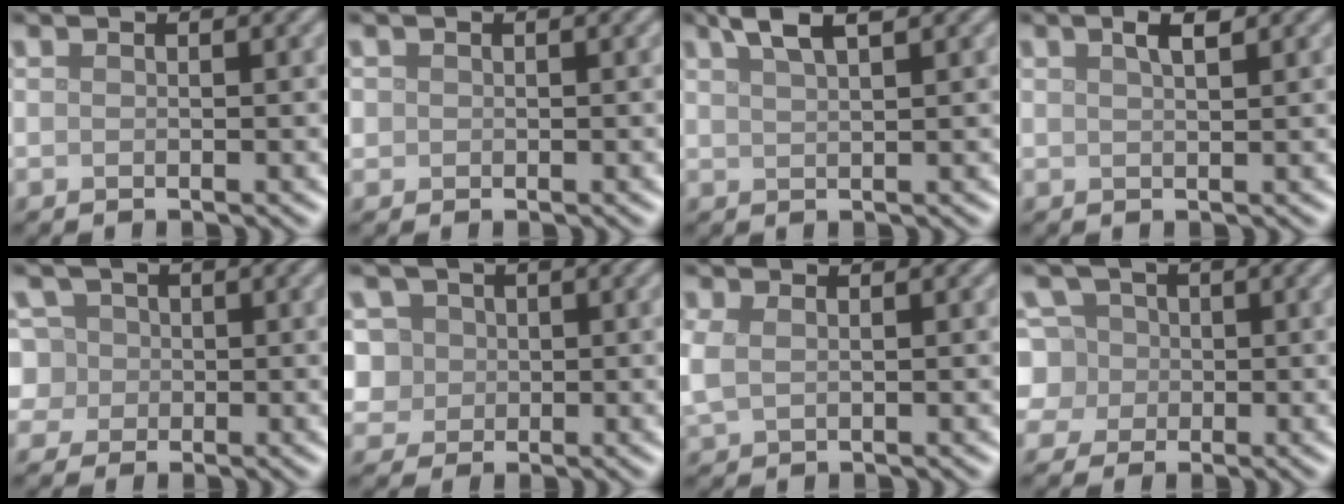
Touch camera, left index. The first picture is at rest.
{"total": 0.7, "force": [0.1, 0.7, 0.1], "torque": [0.004, 0.000, 0.000]}
{"total": 3.0, "force": [2.2, 0.6, 2.0], "torque": [-0.026, 0.010, 0.038]}
{"total": 1.9, "force": [1.1, 0.5, 1.4], "torque": [-0.021, 0.006, 0.018]}
{"total": 6.1, "force": [1.5, 5.5, 2.2], "torque": [-0.035, 0.040, -0.008]}
{"total": 5.9, "force": [2.1, 4.9, 2.4], "torque": [-0.034, 0.023, 0.013]}
{"total": 2.1, "force": [0.4, 1.4, 1.5], "torque": [-0.042, 0.000, 0.013]}
{"total": 6.4, "force": [0.5, 6.0, 2.2], "torque": [-0.040, 0.034, -0.013]}